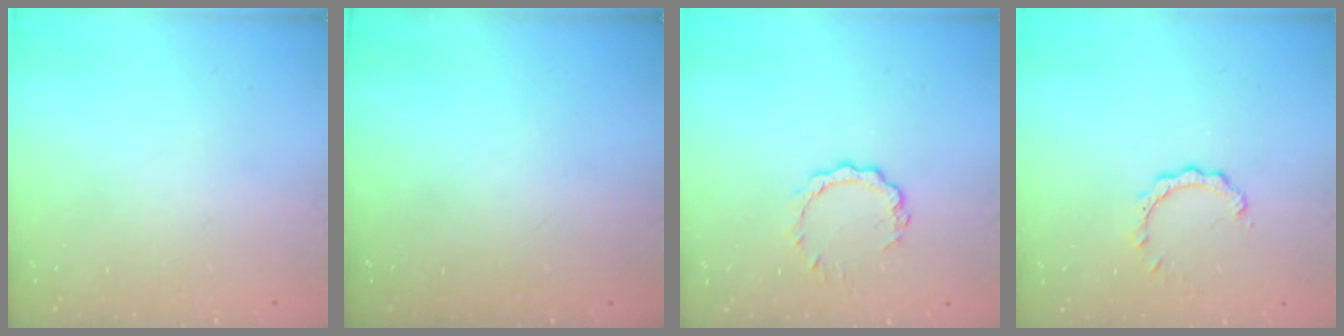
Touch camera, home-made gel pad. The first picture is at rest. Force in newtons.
{"total": 0.0}
{"total": 5.0, "press": 4.9, "slide": 0.6}
{"total": 3.2, "press": 3.2, "slide": 0.2}